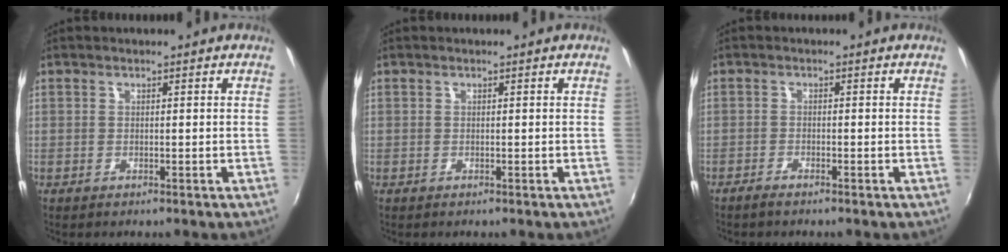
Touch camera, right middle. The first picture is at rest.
{"total": 0.0}
{"total": 2.0, "force": [-1.7, 0.3, 0.9], "torque": [-0.028, -0.003, -0.036]}